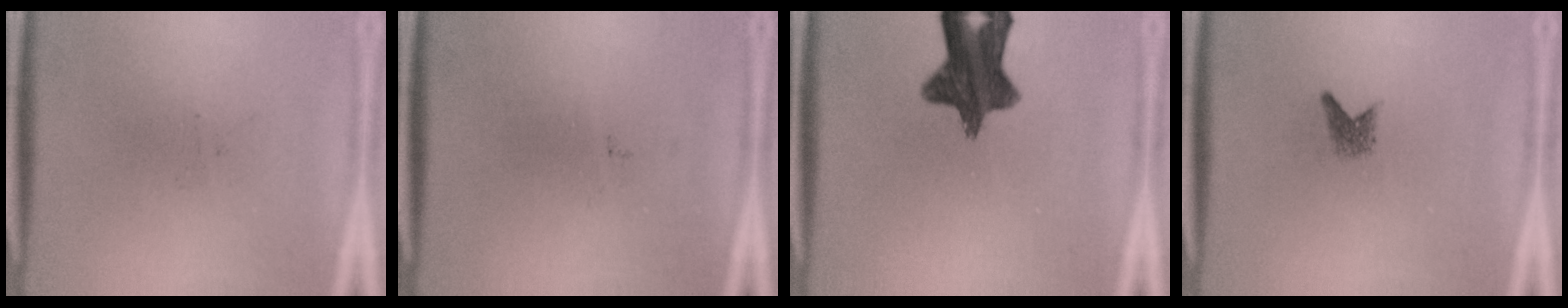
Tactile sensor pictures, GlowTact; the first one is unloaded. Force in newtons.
{"total": 0.0}
{"total": 11.3}
{"total": 1.5}